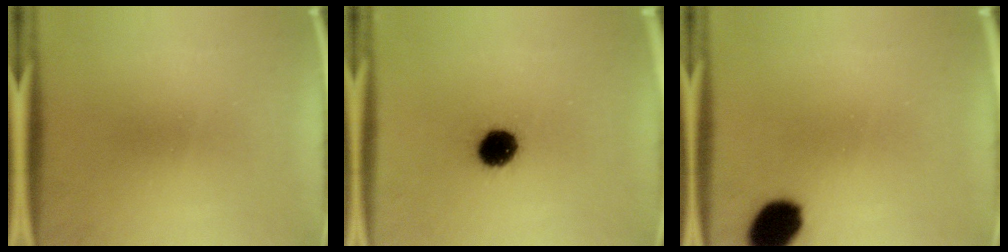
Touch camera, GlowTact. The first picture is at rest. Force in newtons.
{"total": 8.1}
{"total": 9.1}